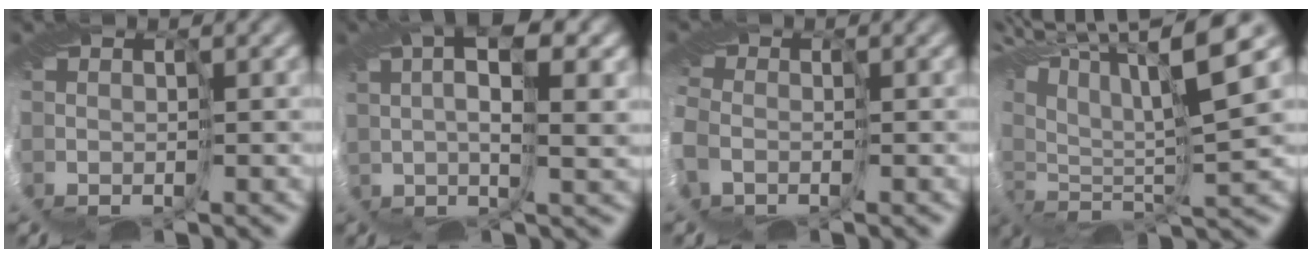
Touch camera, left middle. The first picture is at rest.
{"total": 5.1, "force": [2.7, 1.3, 4.1], "torque": [-0.068, 0.014, 0.038]}
{"total": 3.0, "force": [-0.4, 2.7, 1.1], "torque": [-0.051, 0.002, -0.004]}
{"total": 12.6, "force": [8.4, 2.0, 9.2], "torque": [-0.205, 0.036, 0.148]}